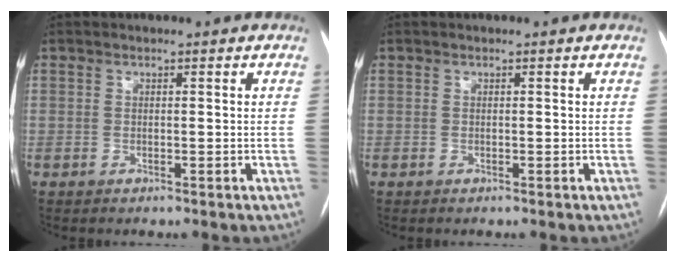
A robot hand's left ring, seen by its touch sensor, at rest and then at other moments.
{"total": 0.0}